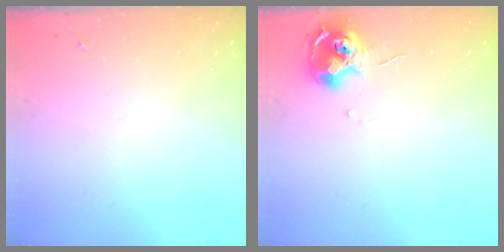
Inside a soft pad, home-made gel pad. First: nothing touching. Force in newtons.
{"total": 11.7, "press": 11.6, "slide": 1.0}